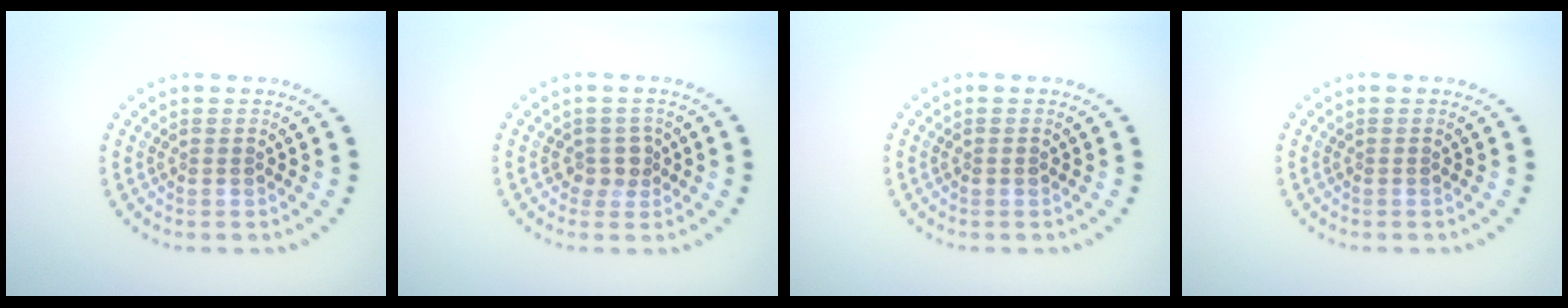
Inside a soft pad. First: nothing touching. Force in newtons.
{"total": 1.8, "press": 1.4, "slide": 1.1}
{"total": 0.5, "press": 0.5, "slide": 0.1}
{"total": 0.0}